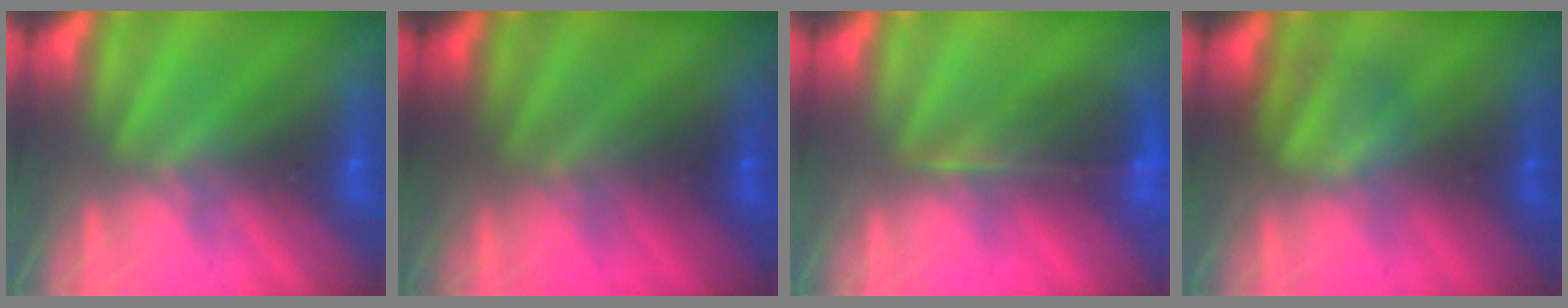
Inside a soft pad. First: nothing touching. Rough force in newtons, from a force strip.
{"total": 2.0}
{"total": 7.6}
{"total": 2.4}